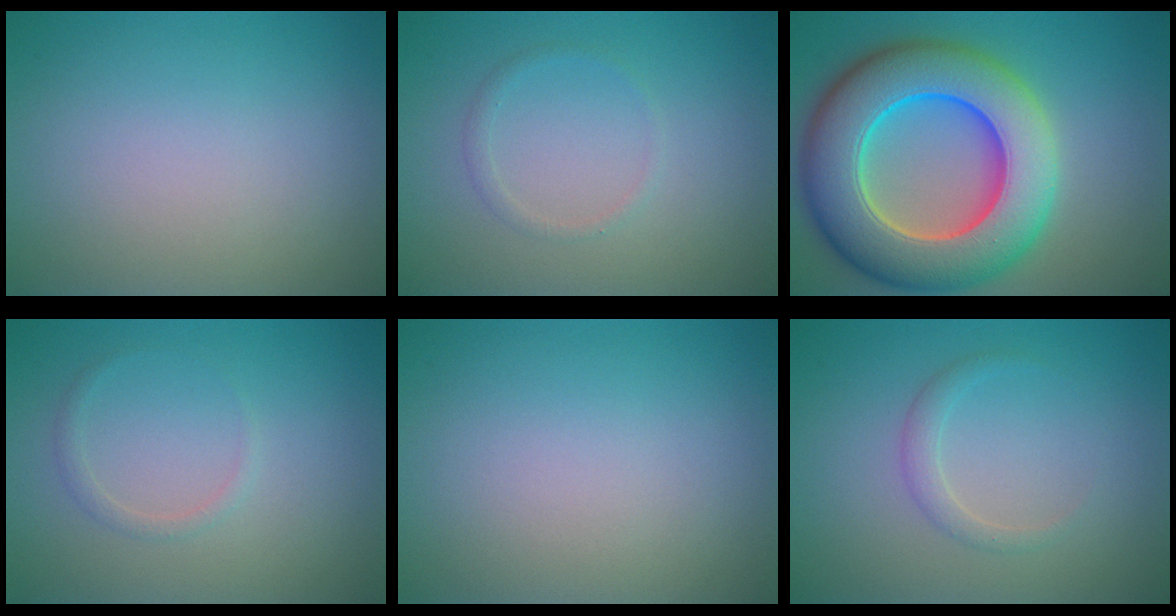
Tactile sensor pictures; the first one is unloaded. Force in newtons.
{"total": 0.9, "press": 0.9, "slide": 0.1}
{"total": 13.2, "press": 13.0, "slide": 2.1}
{"total": 0.9, "press": 0.9, "slide": 0.1}
{"total": 0.0}
{"total": 1.4, "press": 1.4, "slide": 0.1}